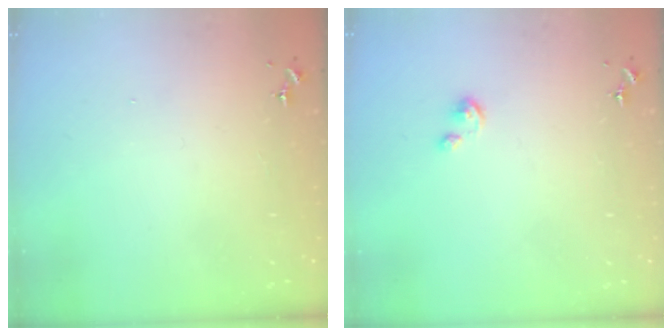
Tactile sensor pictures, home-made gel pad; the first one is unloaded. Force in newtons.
{"total": 2.2, "press": 2.2, "slide": 0.2}